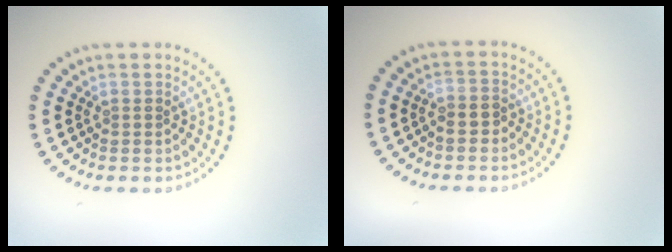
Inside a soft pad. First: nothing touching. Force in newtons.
{"total": 1.3, "press": 1.2, "slide": 0.6}